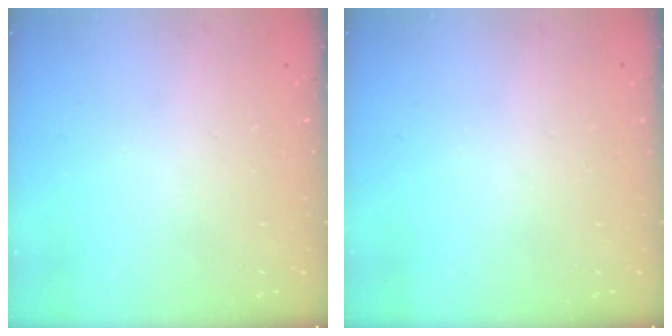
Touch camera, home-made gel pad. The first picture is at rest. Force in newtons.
{"total": 0.0}